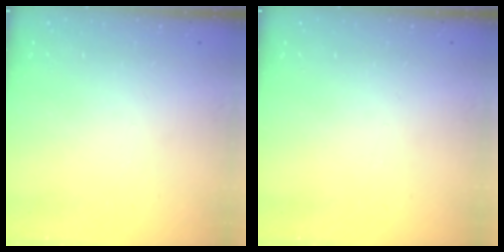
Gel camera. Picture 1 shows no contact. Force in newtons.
{"total": 0.0}